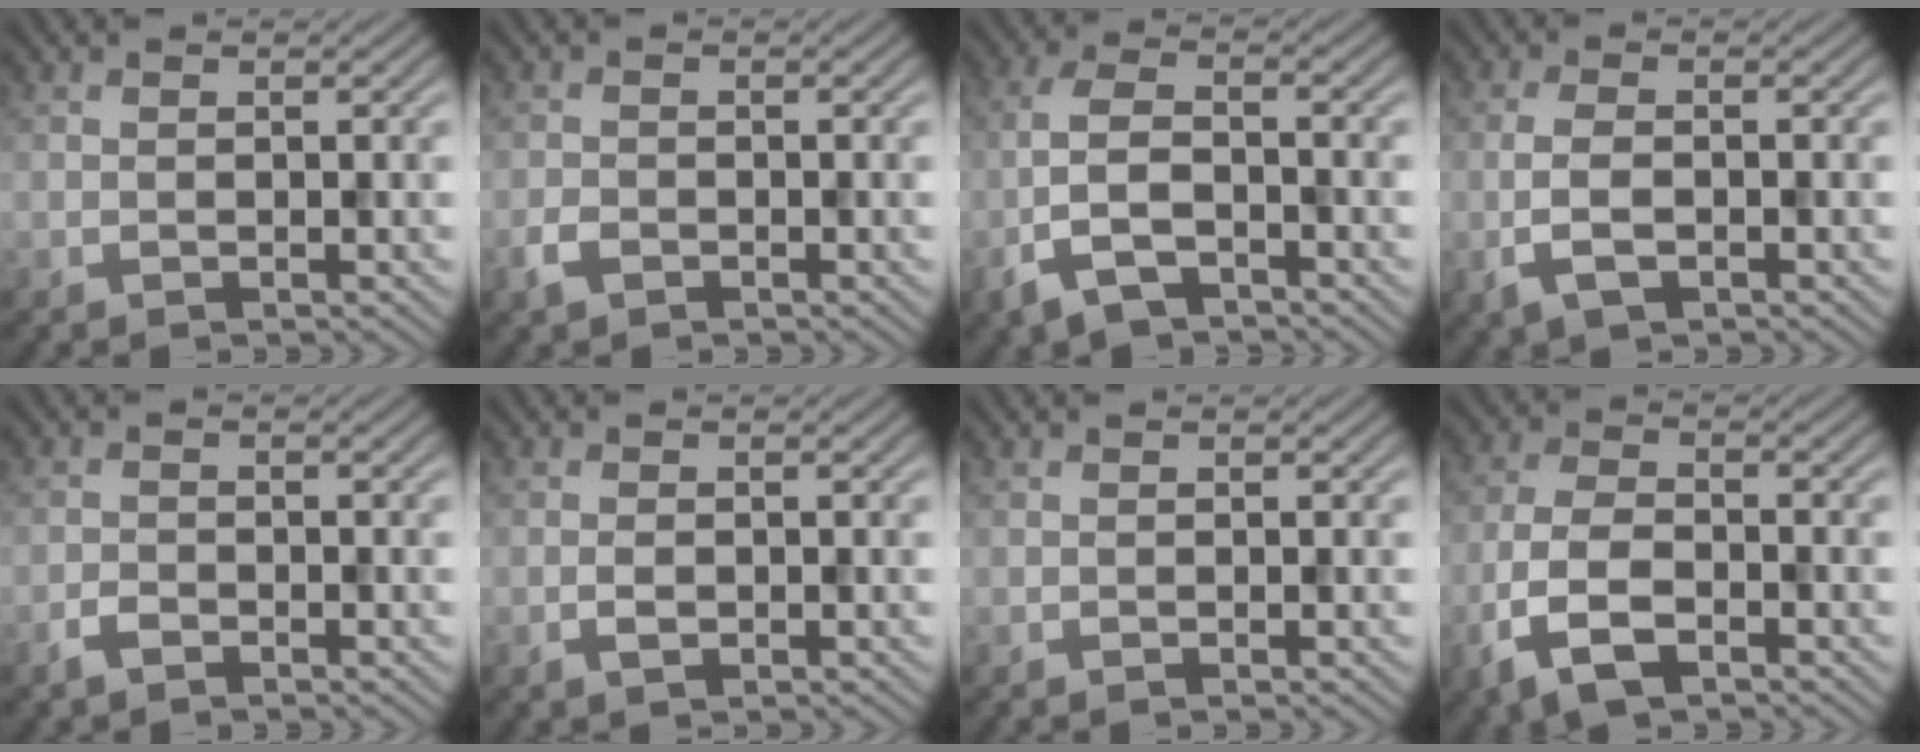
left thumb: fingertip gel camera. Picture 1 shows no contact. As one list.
[{"total": 1.9, "force": [-1.1, 1.2, 0.9], "torque": [-0.022, -0.003, -0.027]}, {"total": 6.8, "force": [-3.5, 2.8, 5.1], "torque": [-0.119, -0.001, -0.078]}, {"total": 3.9, "force": [-1.4, 1.6, 3.3], "torque": [-0.079, -0.004, -0.033]}, {"total": 1.6, "force": [-1.2, 0.8, 0.8], "torque": [-0.016, 0.000, -0.027]}, {"total": 1.4, "force": [-0.4, 0.7, 1.2], "torque": [-0.023, 0.001, -0.009]}, {"total": 0.0}, {"total": 7.5, "force": [-3.7, 3.5, 5.5], "torque": [-0.128, -0.006, -0.082]}]